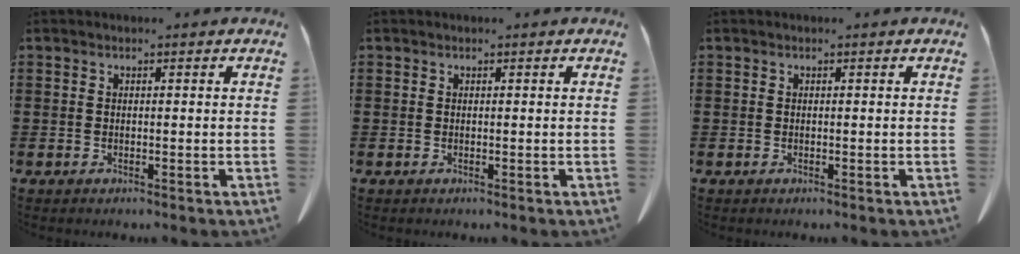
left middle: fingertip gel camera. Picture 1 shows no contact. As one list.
[{"total": 0.0}, {"total": 0.0}]